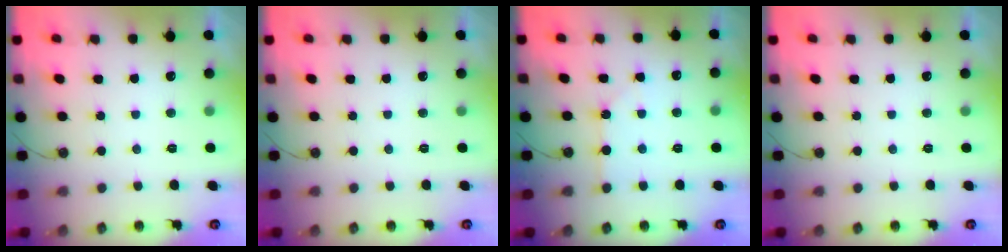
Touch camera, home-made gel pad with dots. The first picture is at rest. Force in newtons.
{"total": 0.0}
{"total": 5.1, "press": 5.0, "slide": 0.7}
{"total": 0.0}